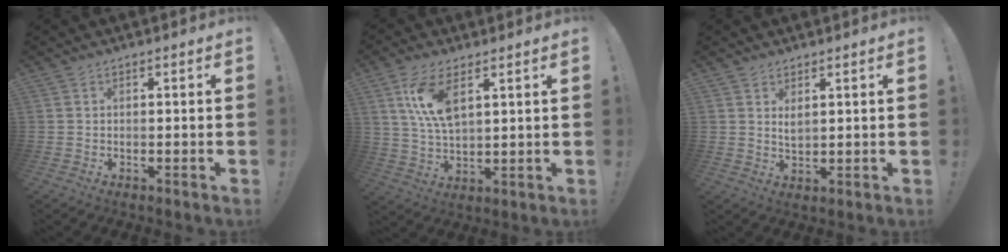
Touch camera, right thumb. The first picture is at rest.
{"total": 10.6, "force": [4.9, 4.7, 8.2], "torque": [-0.162, -0.014, 0.086]}
{"total": 2.8, "force": [2.0, 1.0, 1.7], "torque": [-0.014, -0.016, 0.031]}